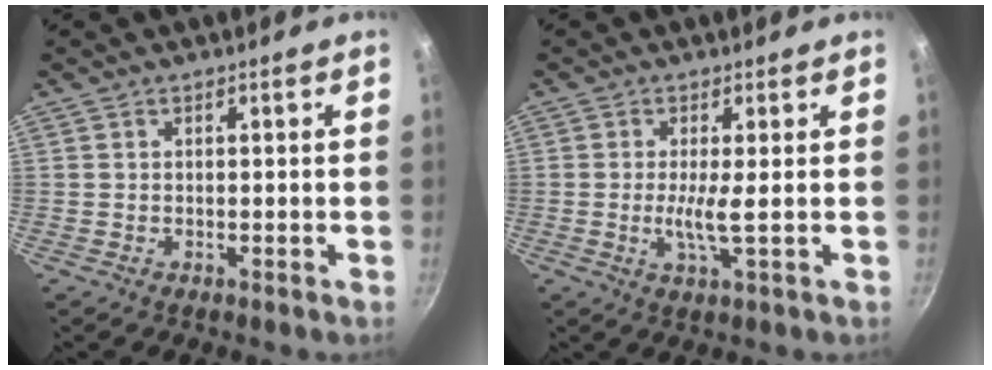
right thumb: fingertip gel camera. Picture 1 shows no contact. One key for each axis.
{"total": 3.9, "fx": -0.1, "fy": 0.1, "fz": 3.9, "tx": -0.085, "ty": -0.009, "tz": -0.004}